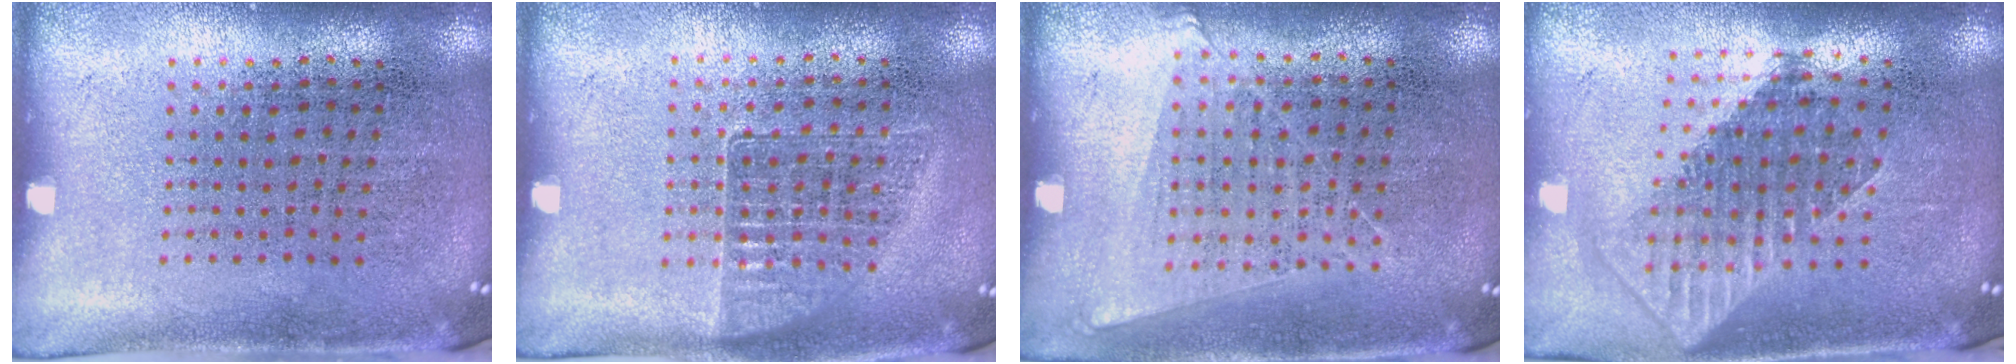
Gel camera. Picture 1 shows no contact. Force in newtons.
{"total": 1.0, "press": 0.9, "slide": 0.3}
{"total": 1.0, "press": 0.9, "slide": 0.4}
{"total": 1.8, "press": 1.4, "slide": 1.0}